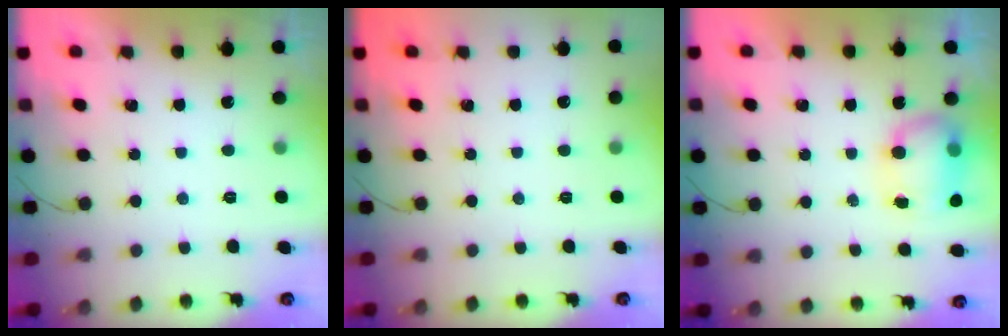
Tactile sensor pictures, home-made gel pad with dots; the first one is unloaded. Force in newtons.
{"total": 0.0}
{"total": 9.4, "press": 8.7, "slide": 3.6}